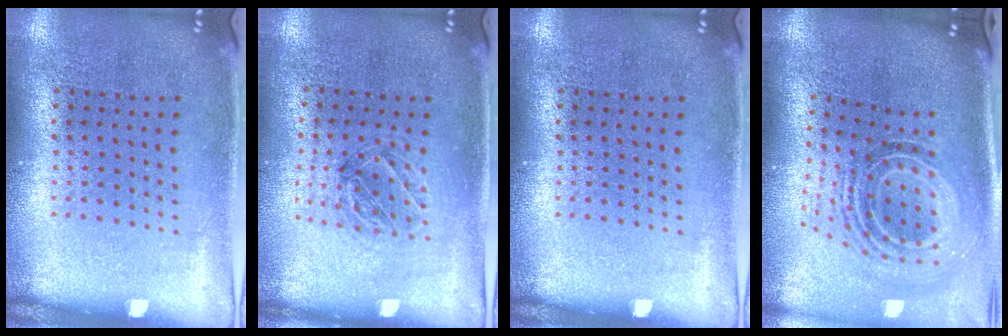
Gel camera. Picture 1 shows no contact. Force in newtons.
{"total": 1.1, "press": 1.1, "slide": 0.2}
{"total": 0.0}
{"total": 1.9, "press": 1.3, "slide": 1.3}